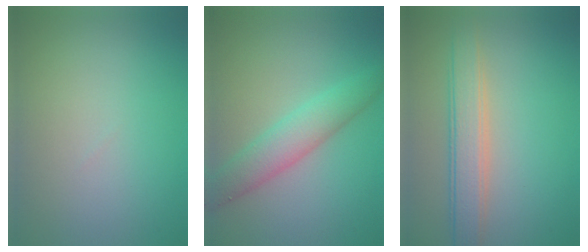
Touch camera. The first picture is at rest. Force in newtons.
{"total": 4.1, "press": 4.1, "slide": 0.1}
{"total": 3.9, "press": 3.9, "slide": 0.3}